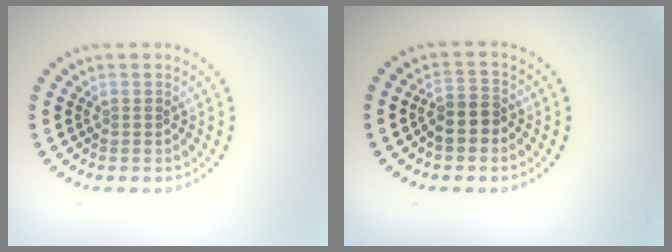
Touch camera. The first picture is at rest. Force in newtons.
{"total": 2.6, "press": 2.4, "slide": 1.1}